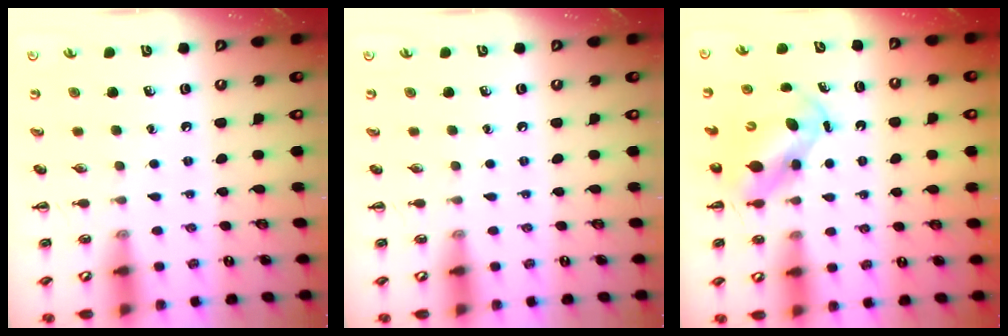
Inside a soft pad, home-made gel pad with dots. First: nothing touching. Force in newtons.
{"total": 0.0}
{"total": 6.3, "press": 6.2, "slide": 1.1}